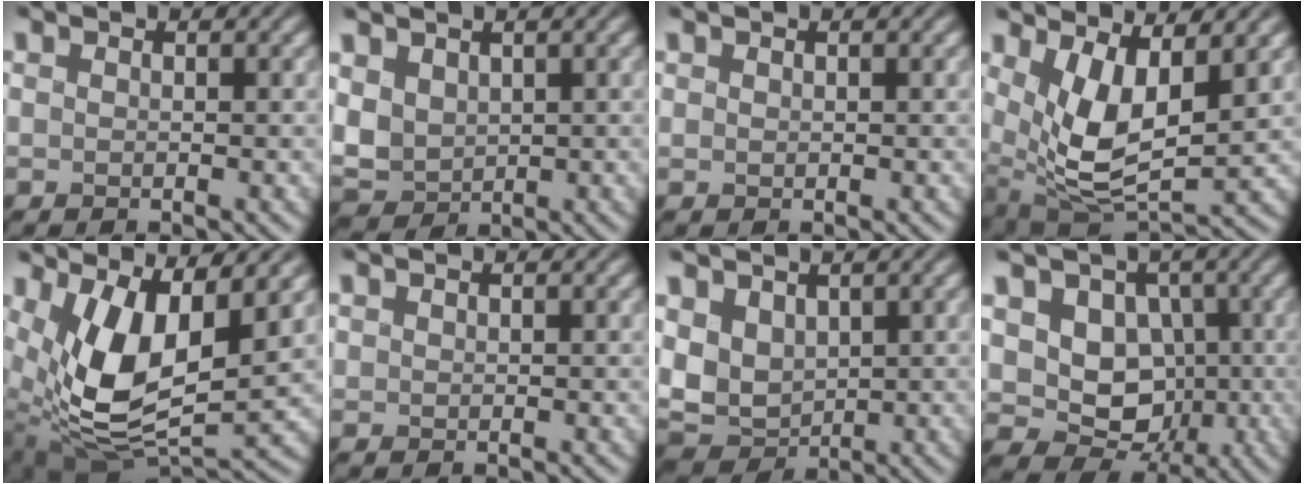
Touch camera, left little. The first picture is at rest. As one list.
[{"total": 3.9, "force": [0.5, 2.9, 2.6], "torque": [-0.088, 0.000, 0.016]}, {"total": 0.0}, {"total": 8.5, "force": [2.3, 4.4, 6.9], "torque": [-0.138, -0.017, 0.056]}, {"total": 10.1, "force": [2.7, 4.8, 8.5], "torque": [-0.181, -0.011, 0.059]}, {"total": 0.0}, {"total": 5.1, "force": [1.0, 3.8, 3.3], "torque": [-0.102, 0.001, 0.025]}, {"total": 8.9, "force": [-0.1, 7.5, 4.8], "torque": [-0.075, 0.013, -0.019]}]